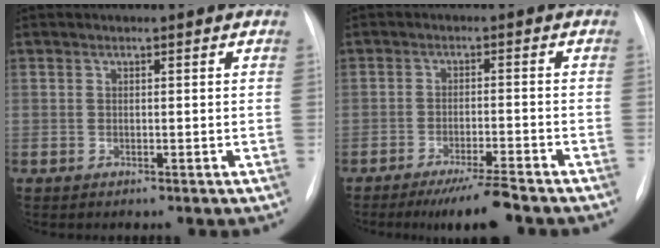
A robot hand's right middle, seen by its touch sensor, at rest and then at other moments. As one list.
[{"total": 6.4, "force": [-5.3, -0.2, 3.7], "torque": [-0.056, -0.018, -0.088]}]